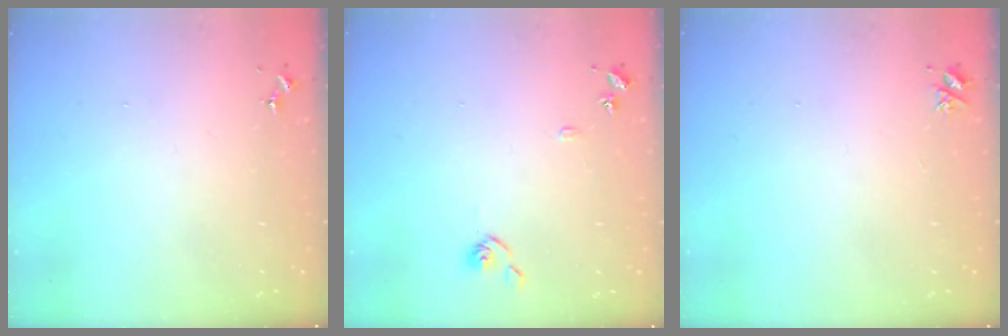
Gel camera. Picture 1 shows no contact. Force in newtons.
{"total": 6.8, "press": 6.8, "slide": 0.6}
{"total": 3.5, "press": 3.4, "slide": 0.5}